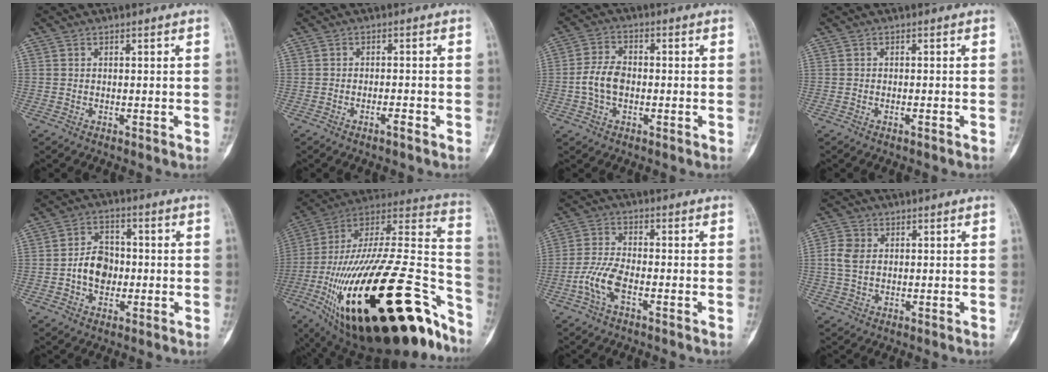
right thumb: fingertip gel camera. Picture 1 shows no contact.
{"total": 1.7, "force": [-1.2, 0.2, 1.2], "torque": [-0.022, 0.007, -0.022]}
{"total": 6.5, "force": [-1.1, 4.2, 4.8], "torque": [-0.087, 0.017, -0.025]}
{"total": 0.8, "force": [-0.5, 0.1, 0.6], "torque": [-0.012, 0.007, -0.008]}
{"total": 7.5, "force": [-1.1, 5.7, 4.8], "torque": [-0.058, 0.020, -0.026]}
{"total": 48.2, "force": [-22.2, 18.1, 38.8], "torque": [-0.614, 0.043, -0.352]}
{"total": 6.4, "force": [-2.7, 2.4, 5.3], "torque": [-0.124, 0.016, -0.056]}
{"total": 4.6, "force": [0.5, 3.4, 3.1], "torque": [-0.064, 0.005, 0.008]}